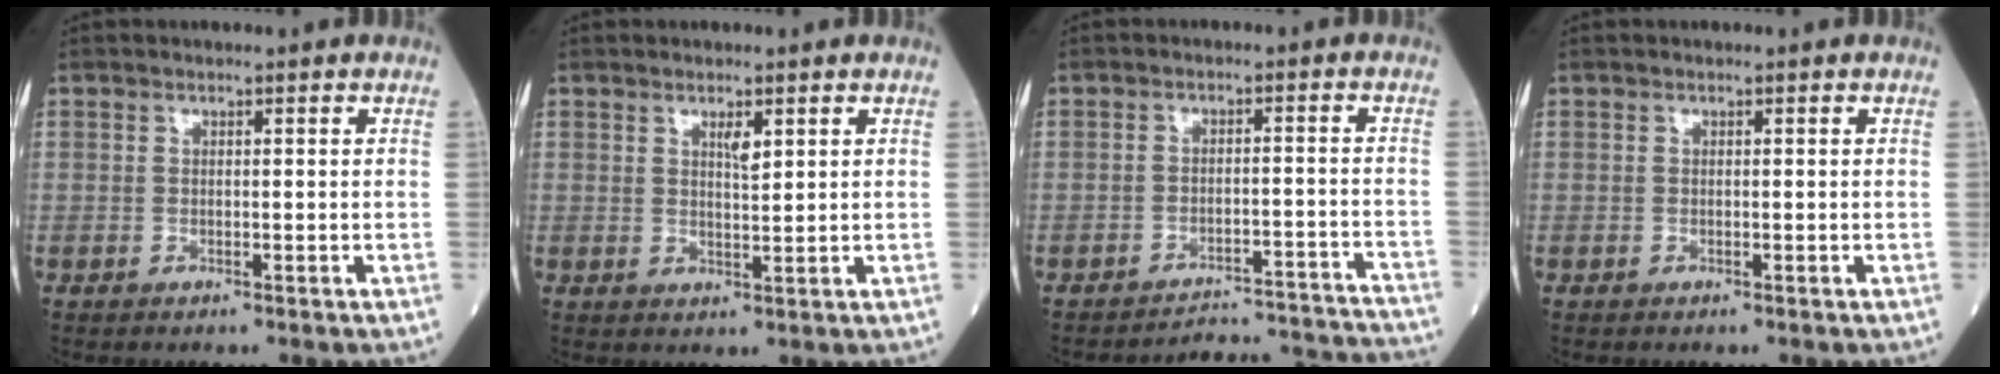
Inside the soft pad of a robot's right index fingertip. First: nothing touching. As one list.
[{"total": 2.2, "force": [1.2, 0.4, 1.8], "torque": [-0.034, -0.002, 0.023]}, {"total": 14.3, "force": [-14.3, -0.9, 0.5], "torque": [0.017, 0.015, -0.175]}, {"total": 0.0}]